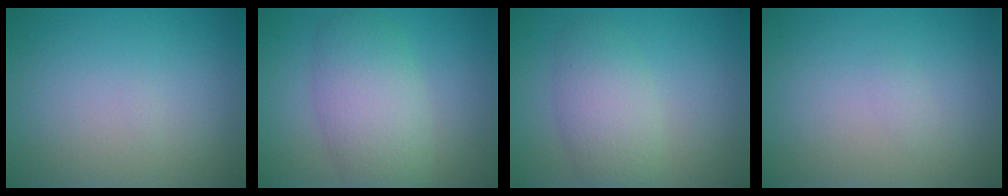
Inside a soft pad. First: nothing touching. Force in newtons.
{"total": 5.8, "press": 5.8, "slide": 0.6}
{"total": 3.9, "press": 3.9, "slide": 0.2}
{"total": 0.6, "press": 0.6, "slide": 0.0}